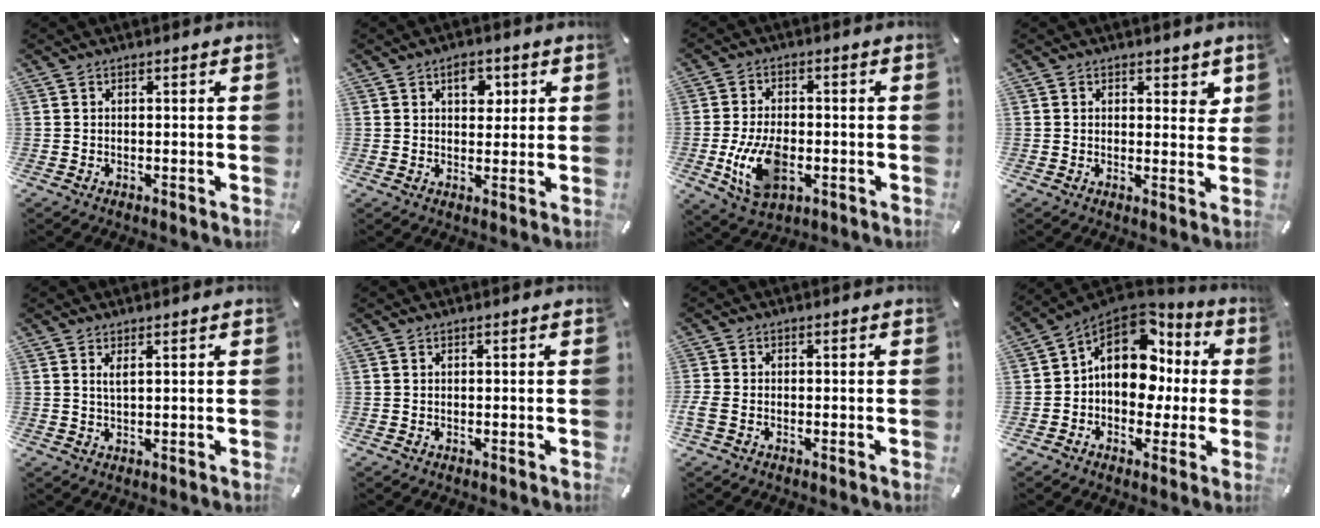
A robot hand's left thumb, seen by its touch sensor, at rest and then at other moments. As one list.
[{"total": 5.1, "force": [2.0, 3.3, 3.2], "torque": [-0.022, -0.011, 0.024]}, {"total": 11.2, "force": [-2.8, 7.0, 8.3], "torque": [-0.174, 0.000, -0.048]}, {"total": 3.3, "force": [1.8, 2.5, 1.3], "torque": [0.003, -0.004, 0.025]}, {"total": 2.0, "force": [1.0, 0.5, 1.6], "torque": [-0.034, 0.001, 0.018]}, {"total": 0.0}, {"total": 2.0, "force": [-0.9, 0.9, 1.6], "torque": [-0.033, 0.000, -0.016]}, {"total": 15.1, "force": [2.8, 11.1, 9.8], "torque": [-0.158, -0.017, 0.049]}]